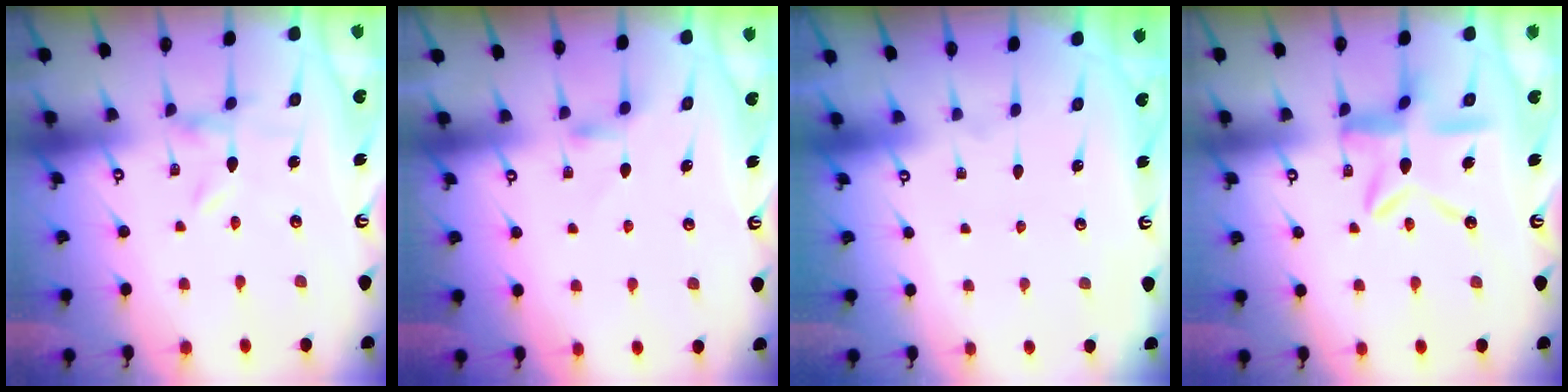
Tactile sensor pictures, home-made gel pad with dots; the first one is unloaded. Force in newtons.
{"total": 3.7, "press": 3.7, "slide": 0.6}
{"total": 1.8, "press": 1.7, "slide": 0.1}
{"total": 13.4, "press": 13.3, "slide": 1.4}